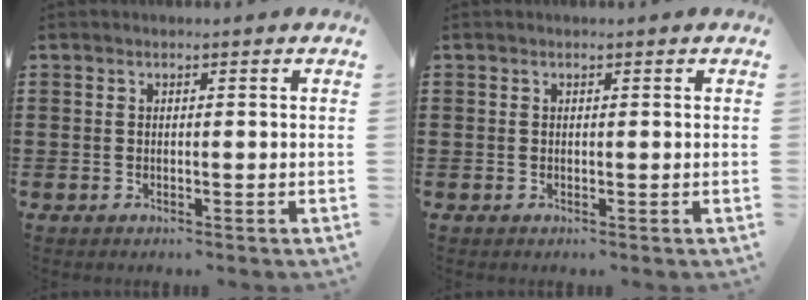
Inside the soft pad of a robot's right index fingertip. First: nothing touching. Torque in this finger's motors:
{"motor_torque": [0.00, 0.00, 0.00, 0.00]}